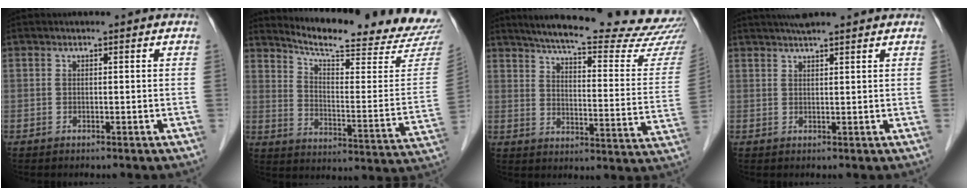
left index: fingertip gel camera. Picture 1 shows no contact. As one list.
[{"total": 22.4, "force": [21.5, 0.7, 6.4], "torque": [-0.102, -0.105, 0.269]}, {"total": 28.3, "force": [25.5, 2.0, 12.1], "torque": [-0.175, -0.092, 0.310]}, {"total": 5.9, "force": [5.1, 0.2, 2.8], "torque": [-0.044, 0.032, 0.077]}]